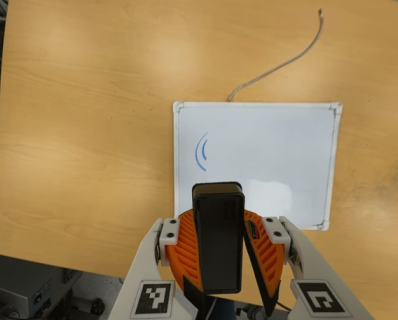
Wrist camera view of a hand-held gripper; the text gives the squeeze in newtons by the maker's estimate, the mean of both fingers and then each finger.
{"total": 8.0, "left": 8.4, "right": 7.5}